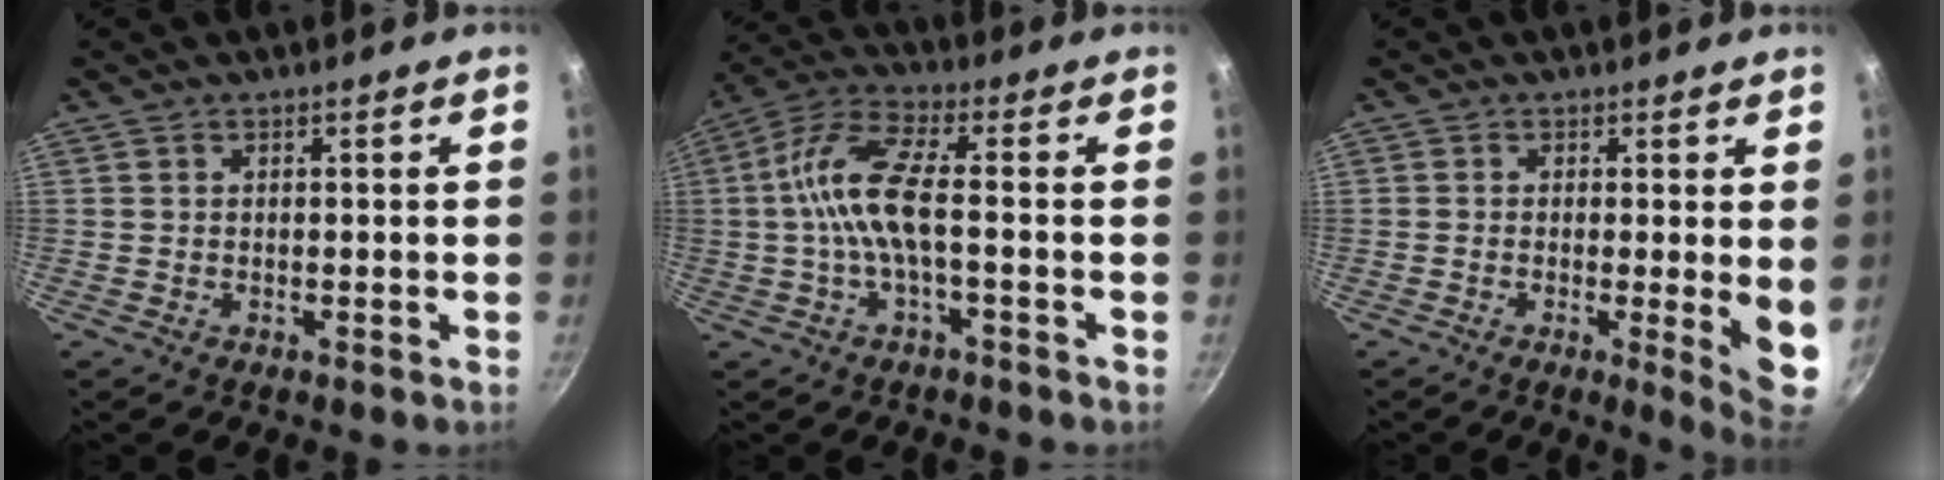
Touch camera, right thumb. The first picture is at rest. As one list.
[{"total": 10.3, "force": [-1.0, 3.1, 9.8], "torque": [-0.214, 0.028, -0.033]}, {"total": 6.6, "force": [-0.3, 1.0, 6.6], "torque": [-0.089, -0.019, -0.006]}]